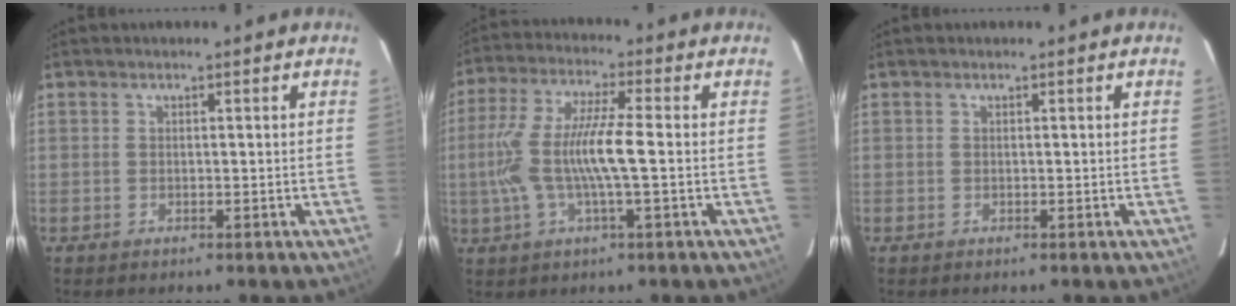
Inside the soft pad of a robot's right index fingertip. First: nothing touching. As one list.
[{"total": 11.8, "force": [-1.3, 1.6, 11.6], "torque": [-0.236, 0.002, -0.024]}, {"total": 0.0}]